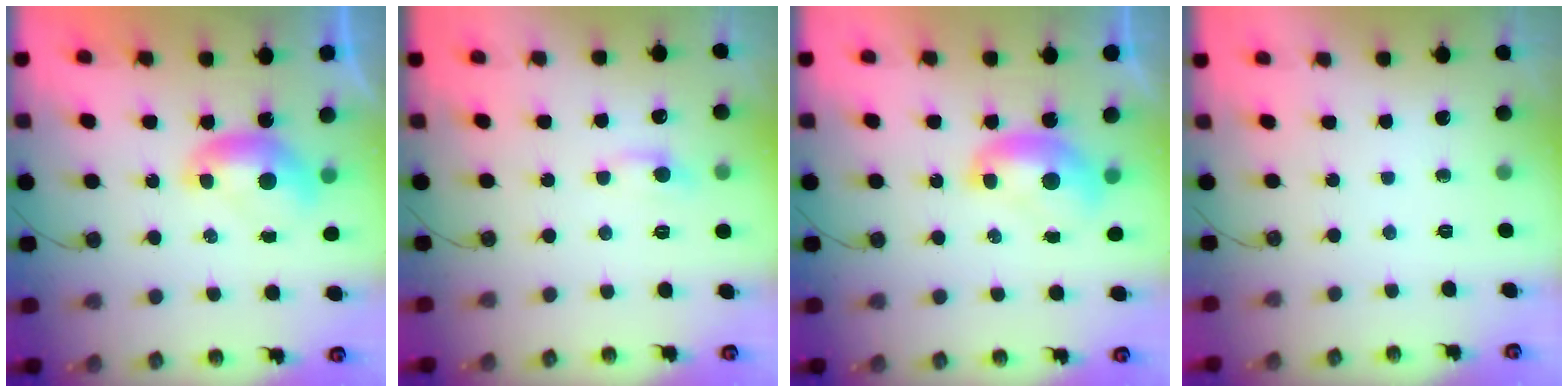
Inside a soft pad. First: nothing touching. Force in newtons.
{"total": 1.2, "press": 0.9, "slide": 0.7}
{"total": 1.6, "press": 1.6, "slide": 0.1}
{"total": 0.0}